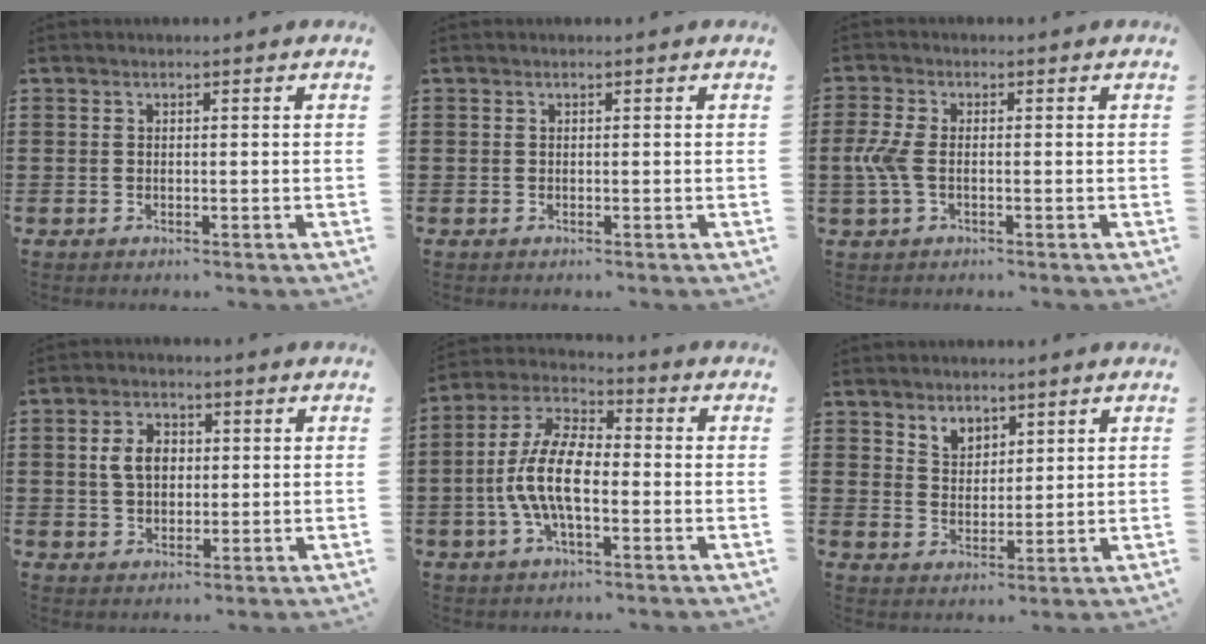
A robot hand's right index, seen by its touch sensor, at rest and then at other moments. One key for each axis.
{"total": 0.0}
{"total": 4.5, "fx": -0.8, "fy": 2.1, "fz": 3.9, "tx": -0.107, "ty": -0.008, "tz": -0.025}
{"total": 4.9, "fx": 0.7, "fy": 3.4, "fz": 3.4, "tx": -0.084, "ty": 0.013, "tz": 0.006}
{"total": 10.6, "fx": -2.2, "fy": 4.6, "fz": 9.3, "tx": -0.220, "ty": -0.007, "tz": -0.049}
{"total": 3.5, "fx": 2.8, "fy": 2.1, "fz": 0.3, "tx": -0.018, "ty": 0.004, "tz": 0.054}